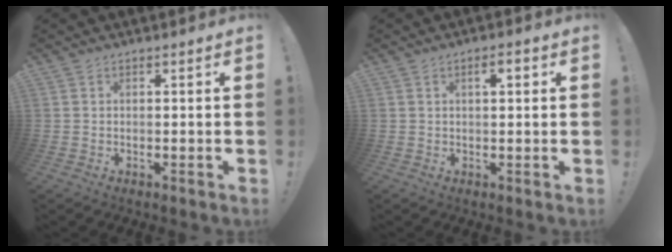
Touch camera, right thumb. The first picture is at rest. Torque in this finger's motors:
{"motor_torque": [-0.04, 0.13, 0.02, -0.02, -0.02]}